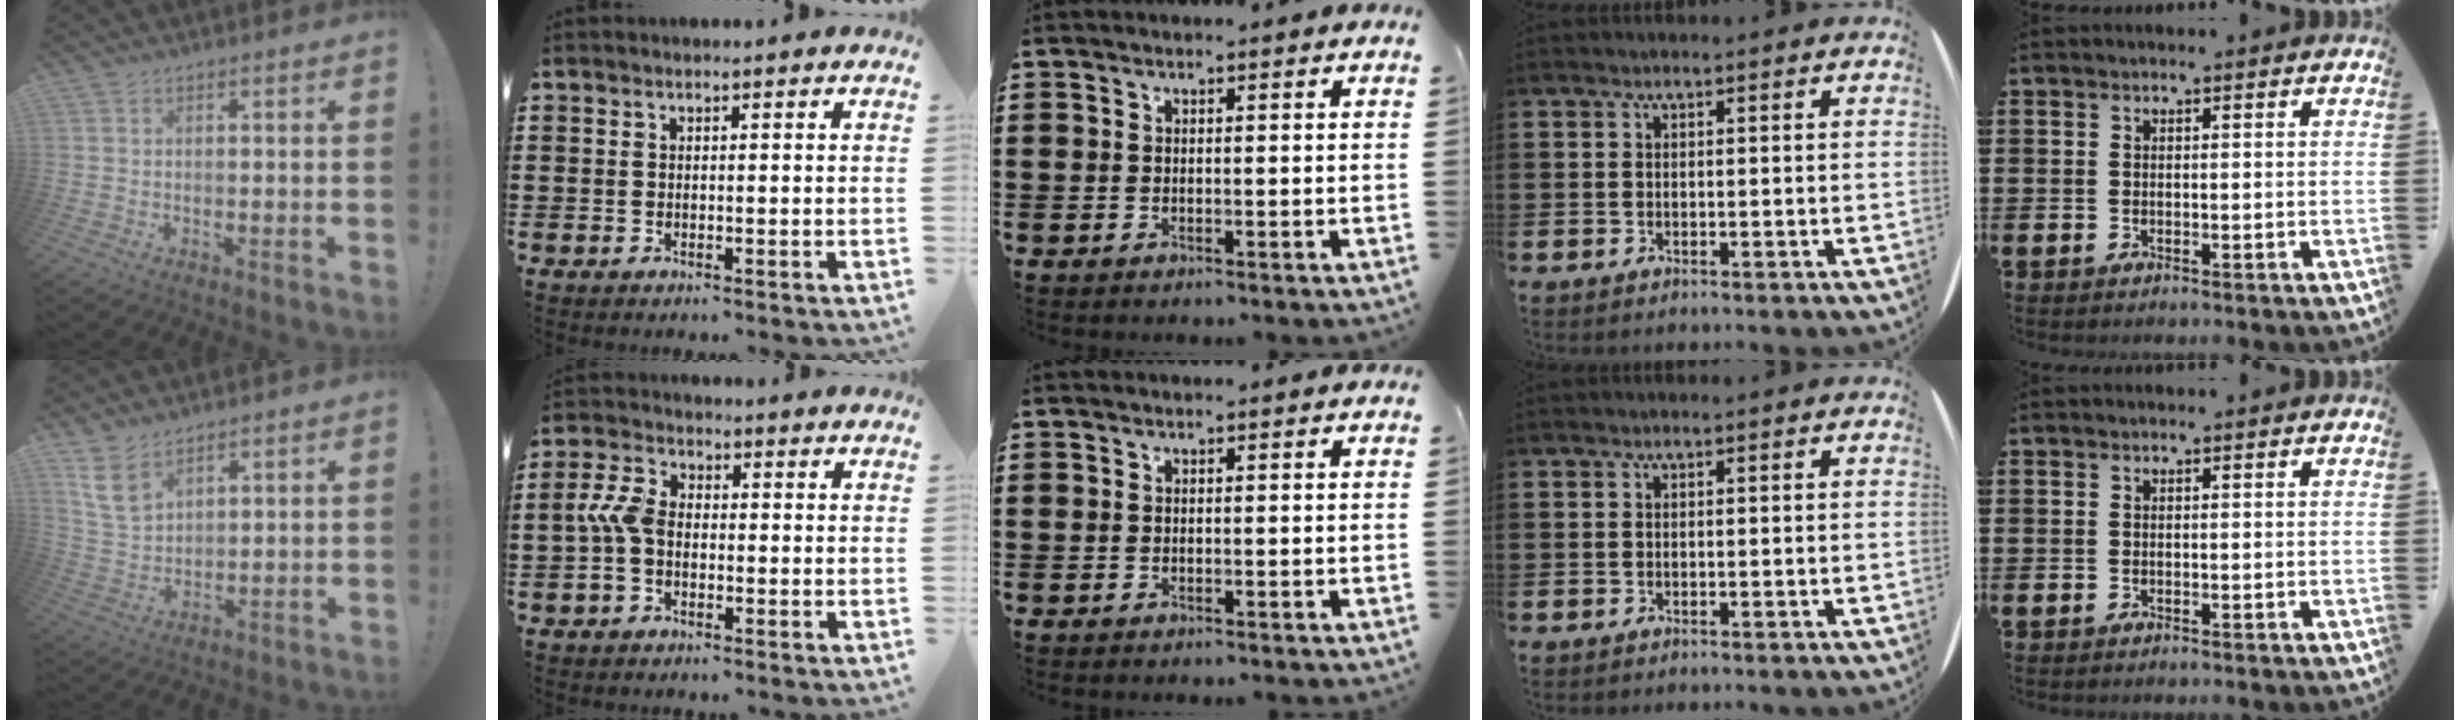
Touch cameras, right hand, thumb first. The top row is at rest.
{"thumb": {"total": 8.1, "force": [5.7, 4.1, 4.0], "torque": [-0.072, -0.025, 0.113]}, "index": {"total": 5.2, "force": [-1.1, 3.2, 4.0], "torque": [-0.109, -0.004, -0.030]}}